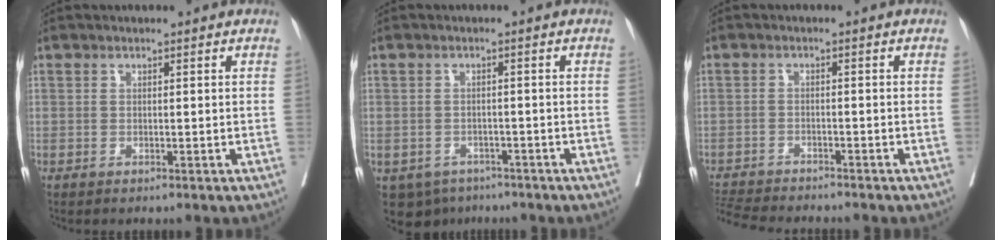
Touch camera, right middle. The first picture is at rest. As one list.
[{"total": 5.9, "force": [-4.0, 4.3, 1.1], "torque": [-0.017, 0.002, -0.054]}, {"total": 8.9, "force": [-8.4, 0.8, 2.9], "torque": [-0.045, -0.010, -0.135]}]